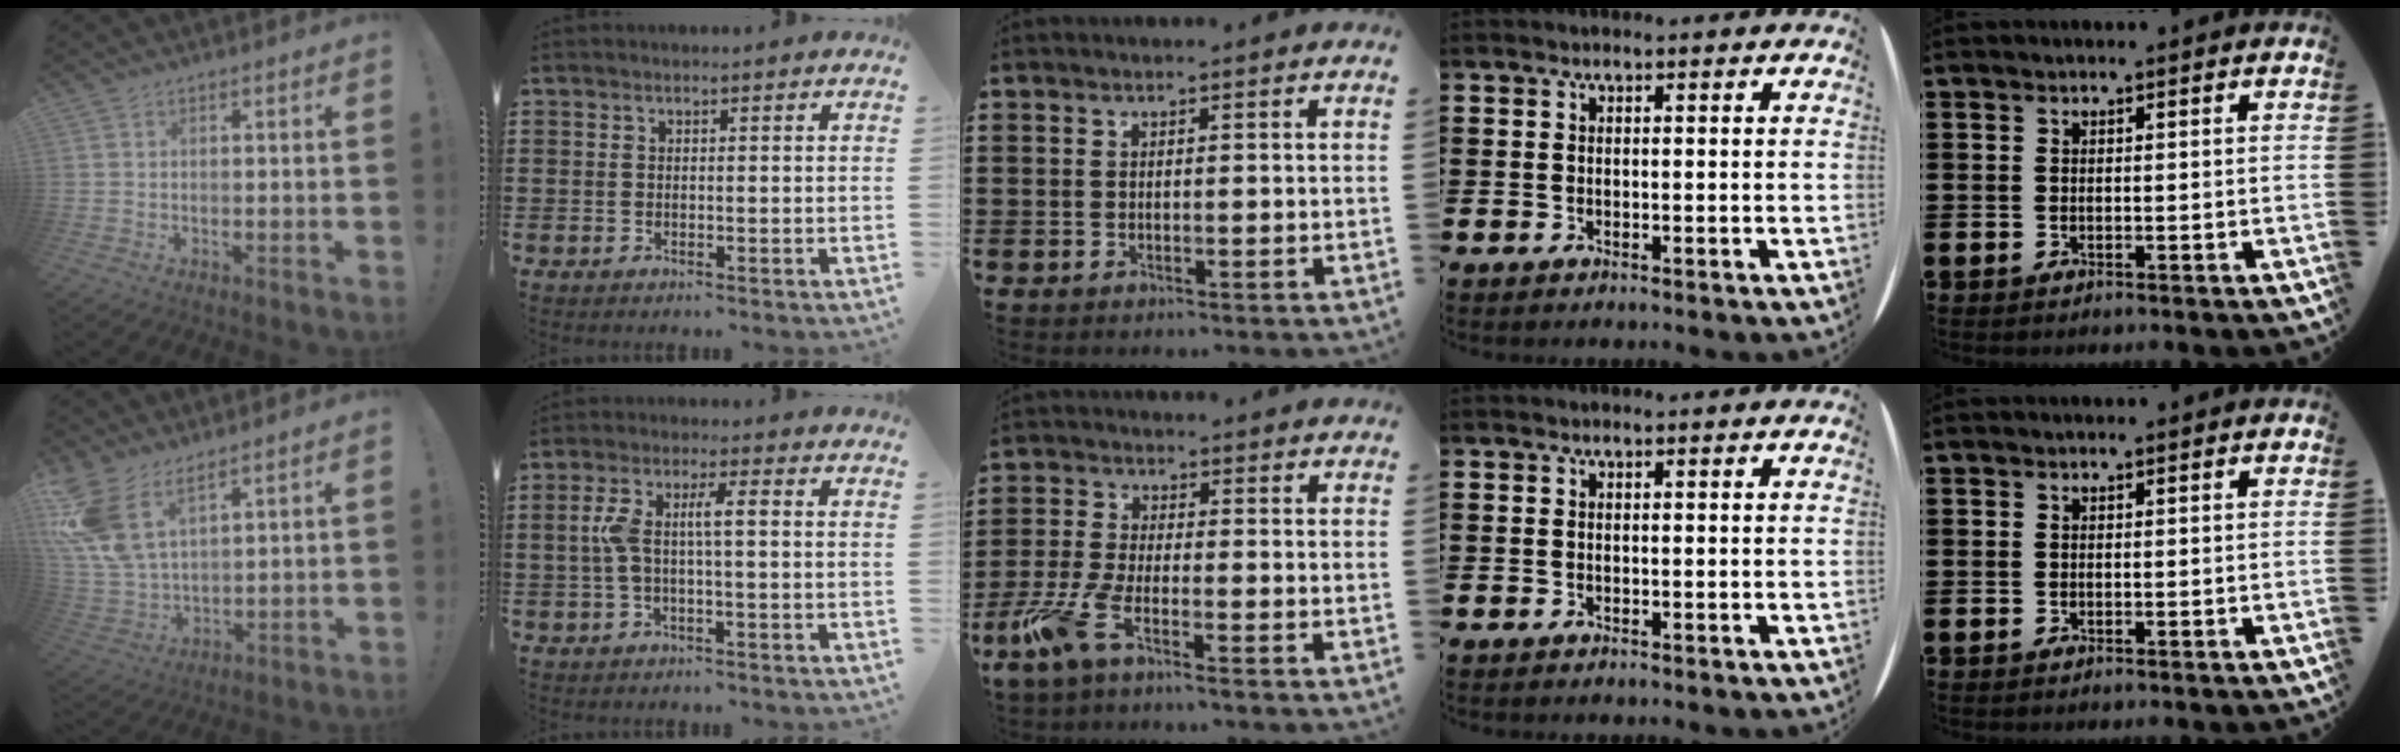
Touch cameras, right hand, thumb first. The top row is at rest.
{"thumb": {"total": 11.9, "force": [7.8, 5.7, 6.9], "torque": [-0.155, -0.049, 0.149]}, "index": {"total": 5.7, "force": [-0.3, 1.4, 5.5], "torque": [-0.121, -0.001, -0.015]}, "middle": {"total": 6.4, "force": [-3.8, 1.3, 5.0], "torque": [-0.130, -0.020, -0.078]}}